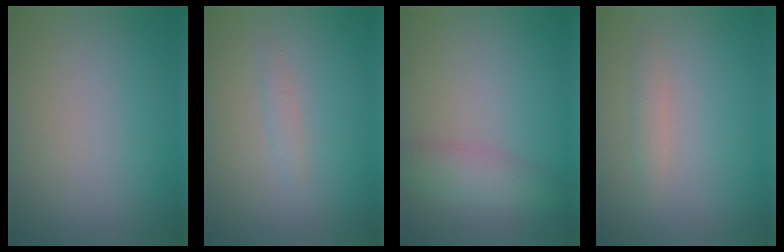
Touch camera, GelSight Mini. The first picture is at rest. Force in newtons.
{"total": 0.9, "press": 0.9, "slide": 0.0}
{"total": 2.9, "press": 2.9, "slide": 0.1}
{"total": 1.2, "press": 1.2, "slide": 0.0}